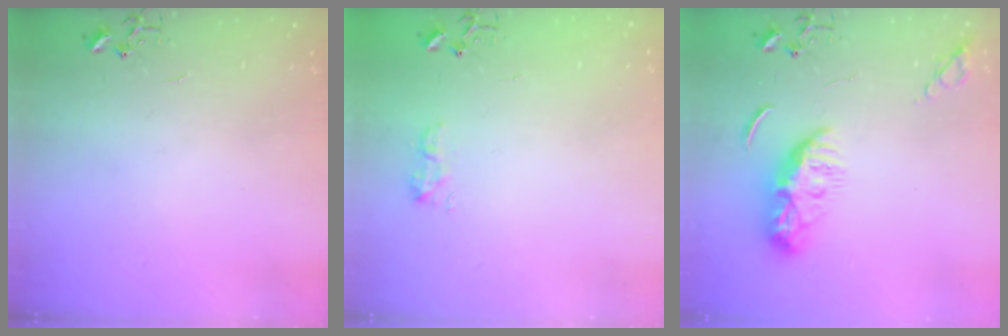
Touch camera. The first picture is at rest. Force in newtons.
{"total": 8.8, "press": 8.7, "slide": 0.4}
{"total": 9.9, "press": 9.9, "slide": 0.5}